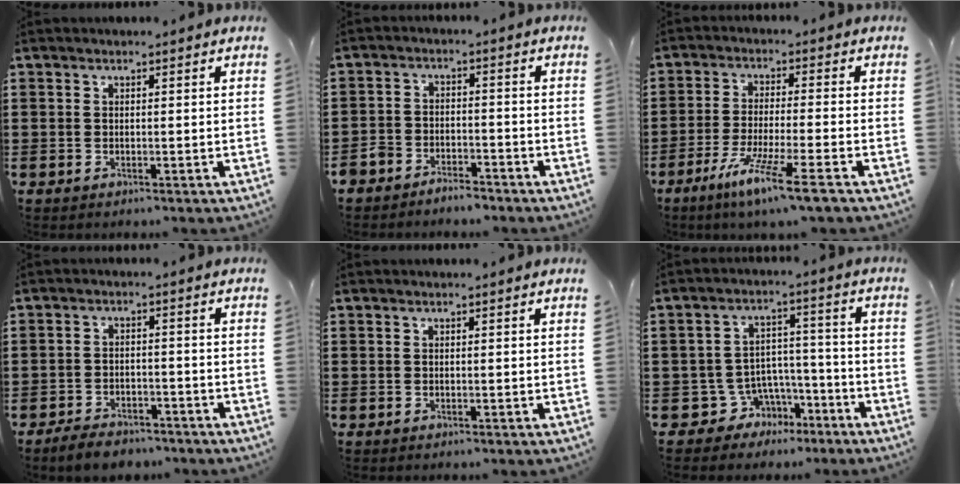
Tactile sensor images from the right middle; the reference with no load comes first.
{"total": 4.2, "force": [-4.0, 1.0, -0.1], "torque": [-0.011, 0.004, -0.088]}
{"total": 7.8, "force": [-5.8, -0.5, 5.2], "torque": [-0.103, -0.013, -0.111]}
{"total": 3.6, "force": [-3.5, 0.9, 0.7], "torque": [-0.014, 0.010, -0.072]}
{"total": 0.0}
{"total": 5.4, "force": [-3.3, 4.2, 0.6], "torque": [-0.029, 0.011, -0.060]}